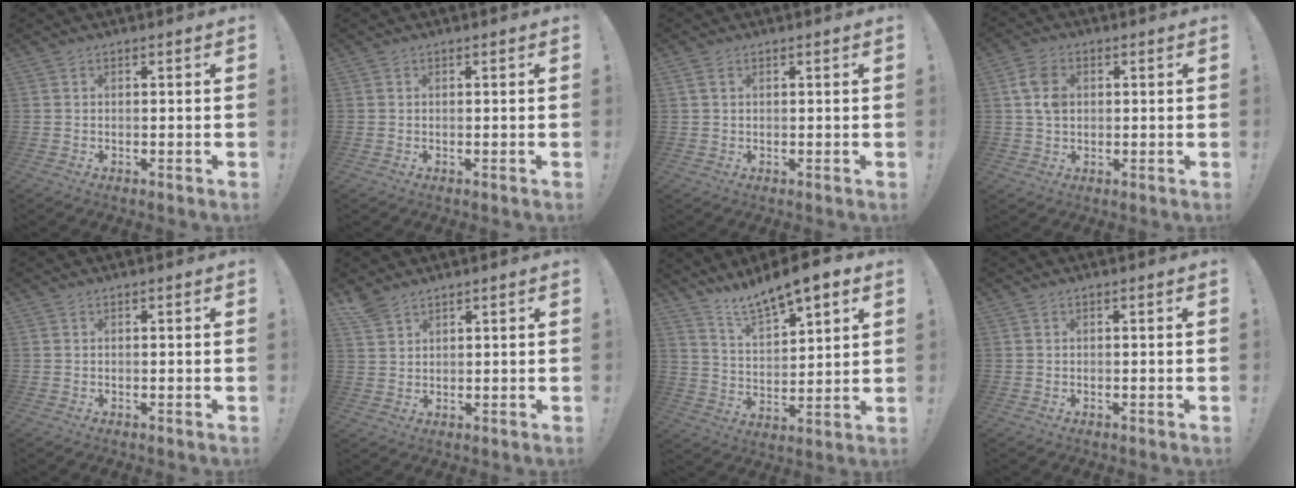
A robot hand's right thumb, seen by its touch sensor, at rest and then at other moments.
{"total": 0.0}
{"total": 2.1, "force": [1.1, 1.2, 1.3], "torque": [-0.033, 0.006, 0.023]}
{"total": 7.3, "force": [1.5, 5.3, 4.9], "torque": [-0.099, 0.008, 0.029]}
{"total": 0.0}
{"total": 4.6, "force": [3.6, 2.5, 1.3], "torque": [-0.021, -0.018, 0.068]}
{"total": 10.7, "force": [9.4, 2.6, 4.4], "torque": [-0.089, -0.071, 0.168]}
{"total": 0.0}